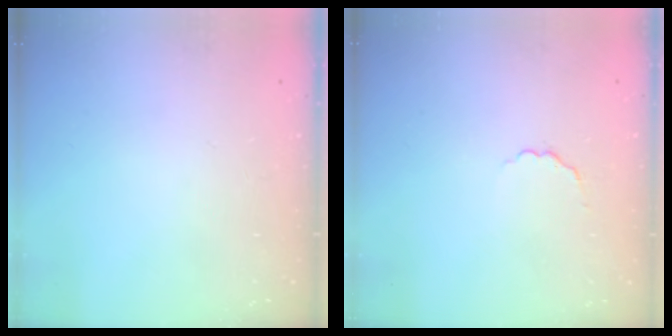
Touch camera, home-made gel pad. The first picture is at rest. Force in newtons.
{"total": 1.8, "press": 1.5, "slide": 1.0}